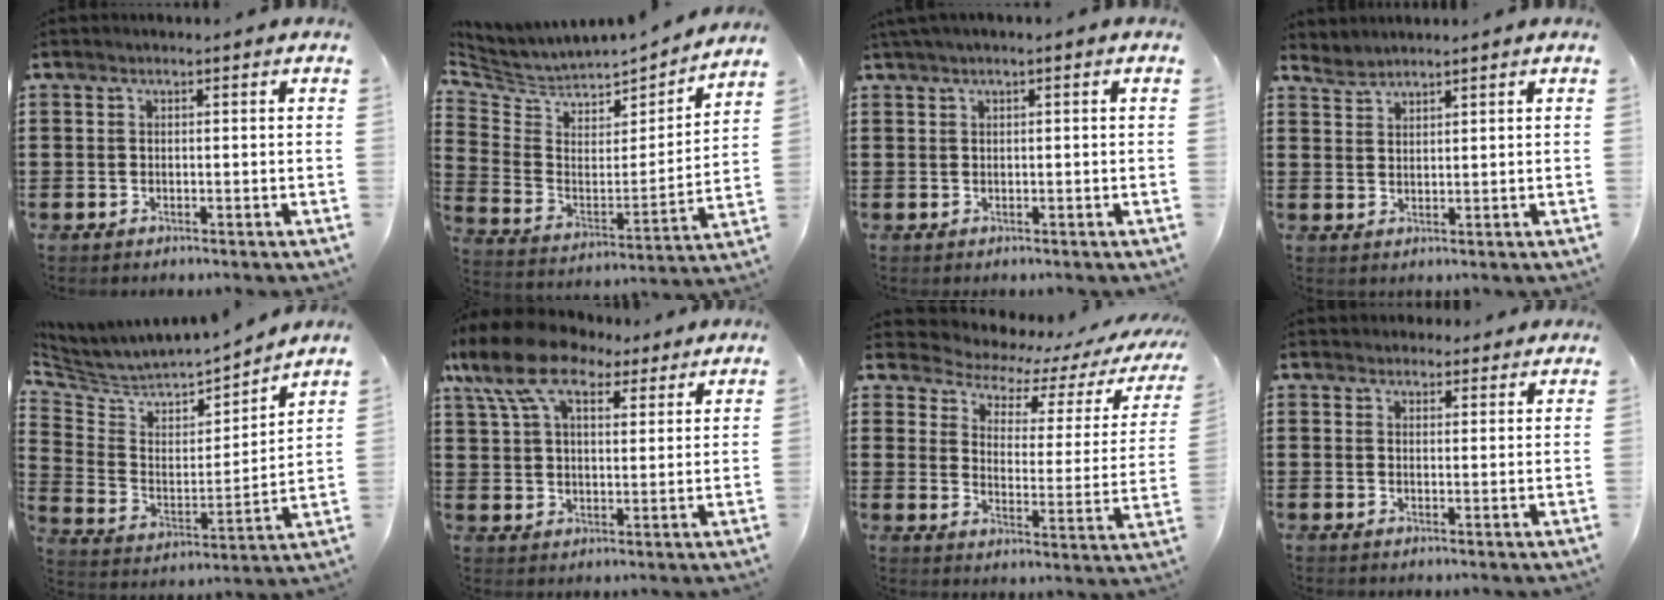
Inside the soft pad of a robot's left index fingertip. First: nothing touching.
{"total": 4.1, "force": [3.7, 1.7, 0.0], "torque": [-0.034, -0.044, 0.058]}
{"total": 0.9, "force": [0.1, 0.0, 0.9], "torque": [-0.015, -0.004, 0.003]}
{"total": 1.8, "force": [1.8, 0.2, 0.0], "torque": [-0.005, 0.000, 0.037]}
{"total": 3.2, "force": [2.8, 1.5, -0.1], "torque": [-0.030, -0.040, 0.040]}
{"total": 11.3, "force": [7.8, 5.3, 6.1], "torque": [-0.150, -0.006, 0.146]}
{"total": 3.6, "force": [3.2, 1.3, 1.1], "torque": [-0.041, -0.032, 0.043]}
{"total": 2.6, "force": [2.4, 0.9, -0.1], "torque": [-0.004, 0.000, 0.047]}